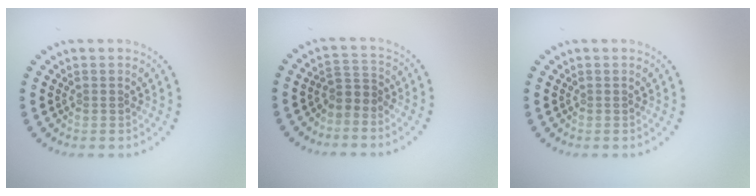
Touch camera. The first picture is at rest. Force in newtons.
{"total": 2.0, "press": 1.3, "slide": 1.5}
{"total": 0.0}